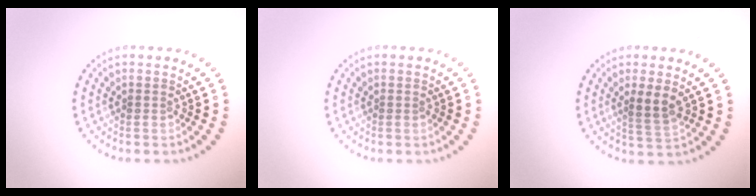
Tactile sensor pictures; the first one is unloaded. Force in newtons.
{"total": 0.0}
{"total": 2.1, "press": 1.8, "slide": 0.9}